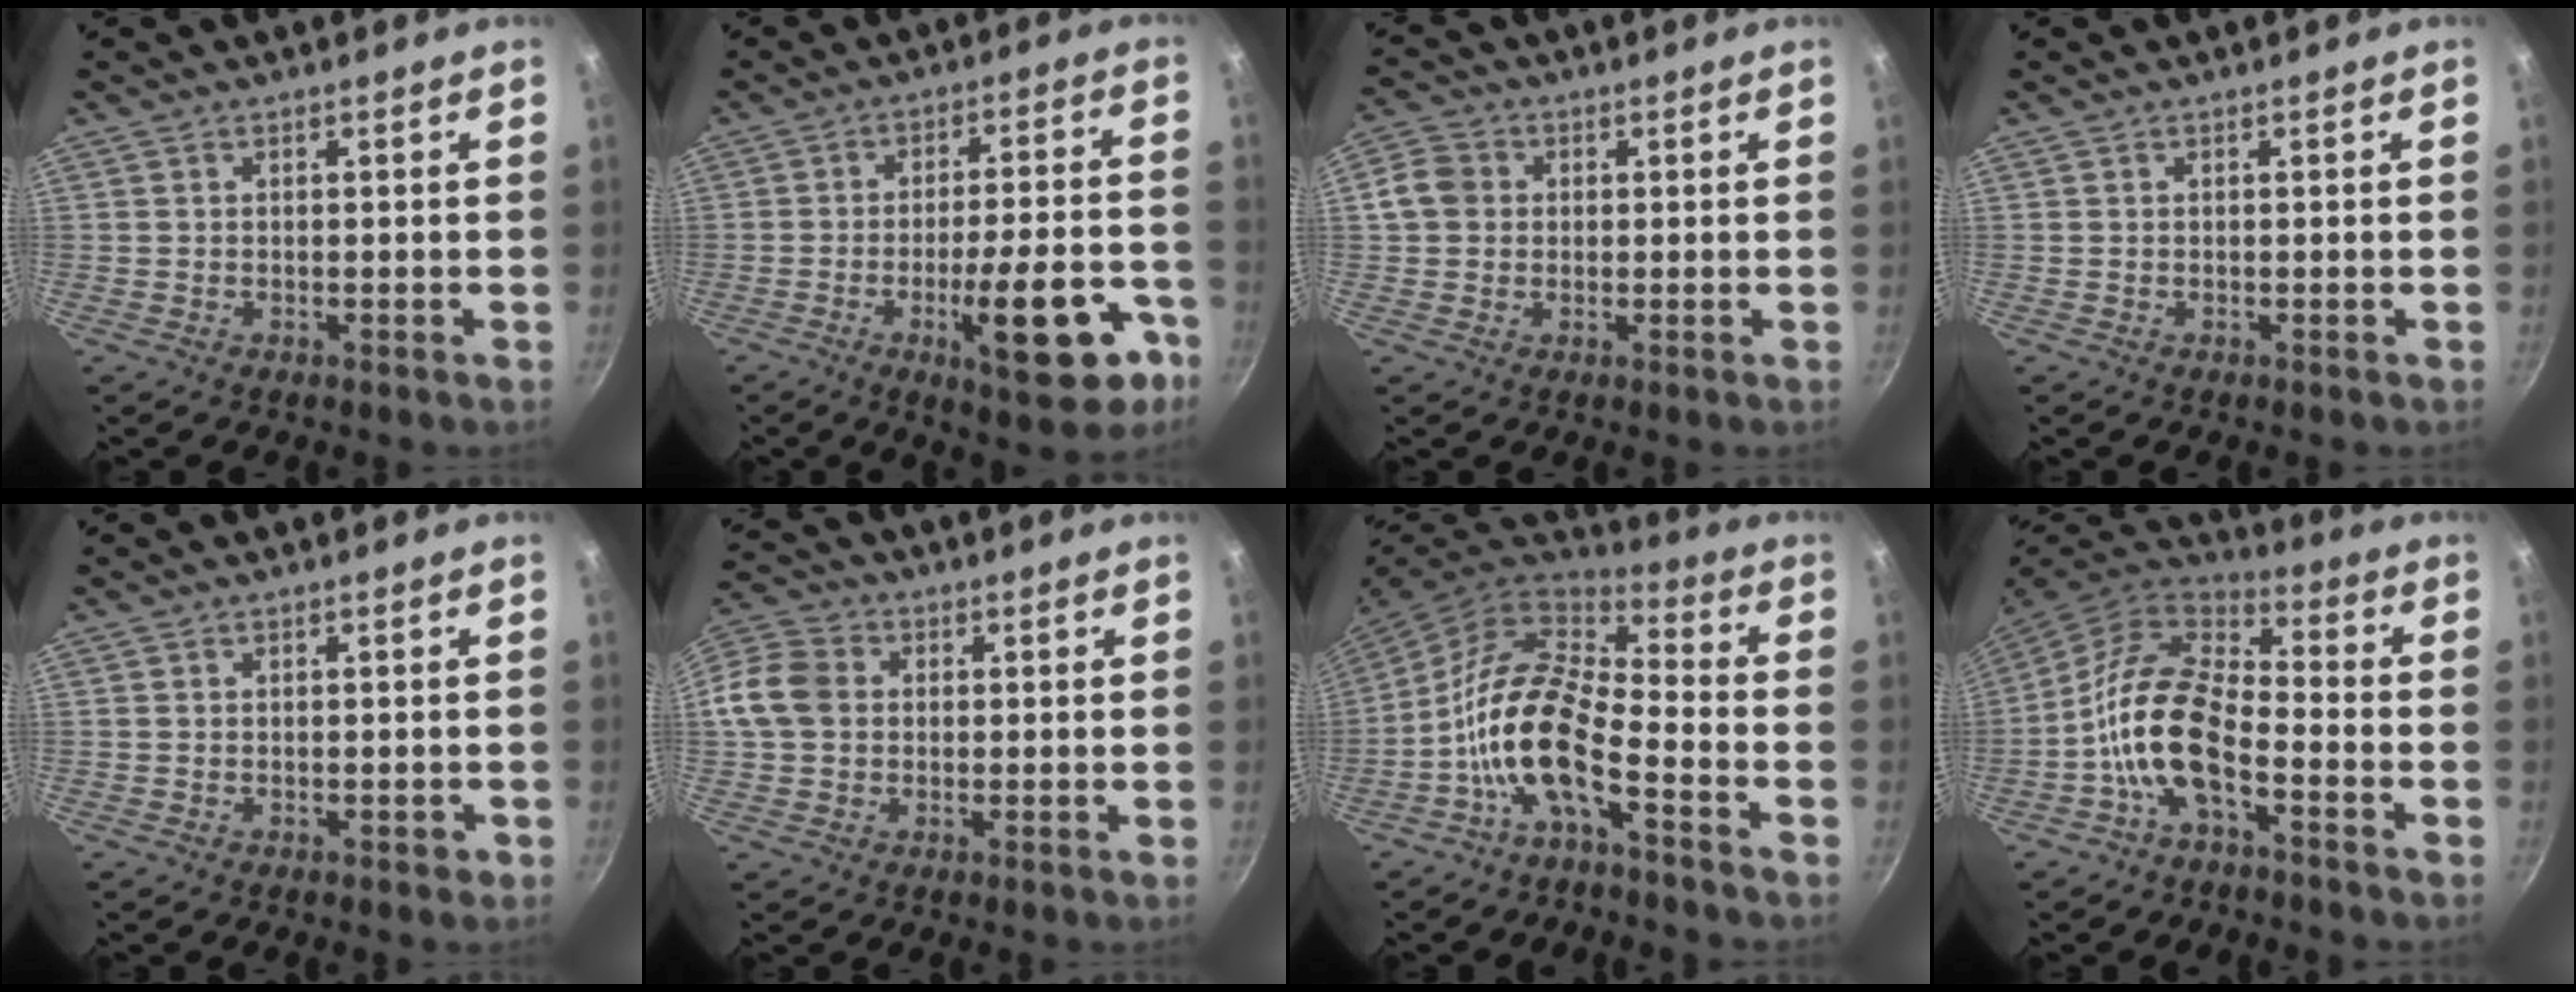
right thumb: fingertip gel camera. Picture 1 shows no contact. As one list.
[{"total": 16.7, "force": [-7.3, 5.4, 14.0], "torque": [-0.161, 0.037, -0.097]}, {"total": 5.6, "force": [0.5, 5.0, 2.4], "torque": [-0.025, 0.008, -0.005]}, {"total": 0.0}, {"total": 1.0, "force": [-0.4, 0.7, 0.5], "torque": [0.000, 0.005, -0.004]}, {"total": 10.1, "force": [0.4, 8.5, 5.5], "torque": [-0.093, 0.019, -0.009]}, {"total": 14.3, "force": [-5.7, 5.9, 11.7], "torque": [-0.220, 0.060, -0.123]}, {"total": 14.1, "force": [-5.1, 7.1, 11.1], "torque": [-0.205, 0.050, -0.113]}]